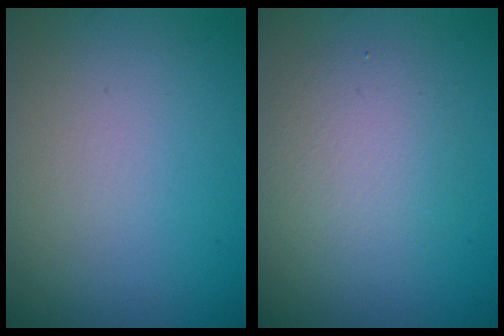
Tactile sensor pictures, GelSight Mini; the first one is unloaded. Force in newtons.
{"total": 3.4, "press": 3.3, "slide": 0.3}